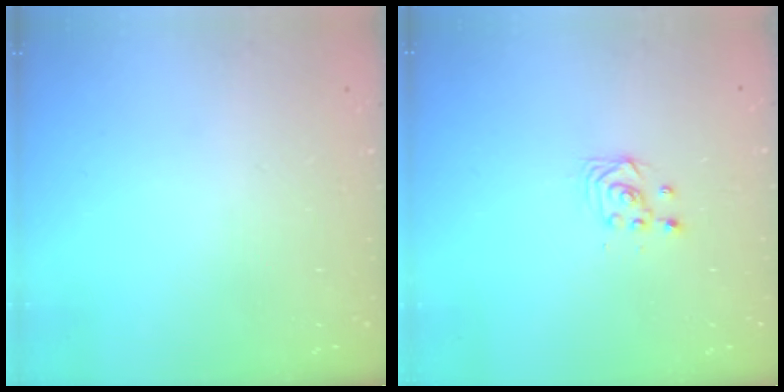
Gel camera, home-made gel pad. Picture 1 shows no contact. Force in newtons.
{"total": 3.3, "press": 3.3, "slide": 0.1}